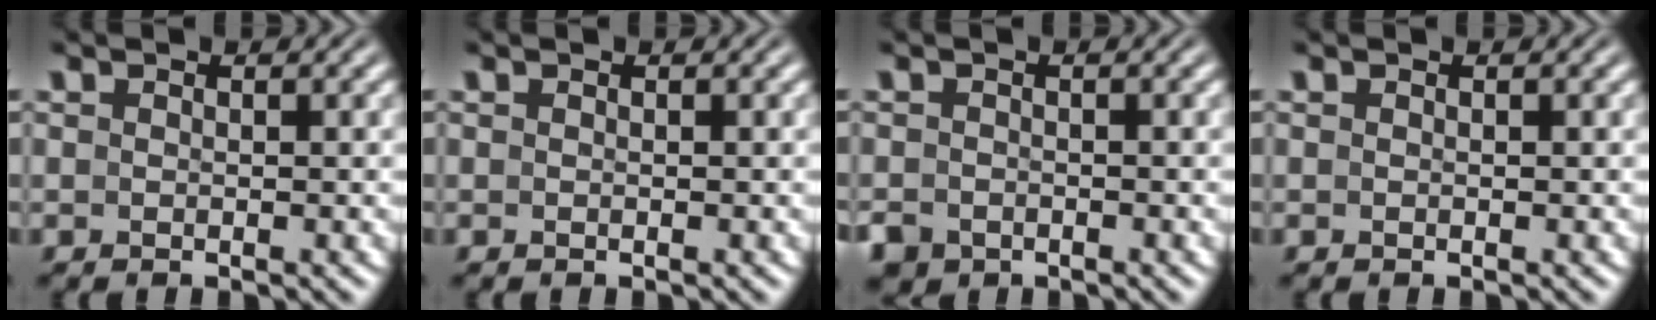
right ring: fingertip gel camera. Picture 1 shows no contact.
{"total": 0.0}
{"total": 2.7, "force": [-2.1, 1.6, 0.4], "torque": [-0.013, -0.024, -0.025]}
{"total": 0.0}